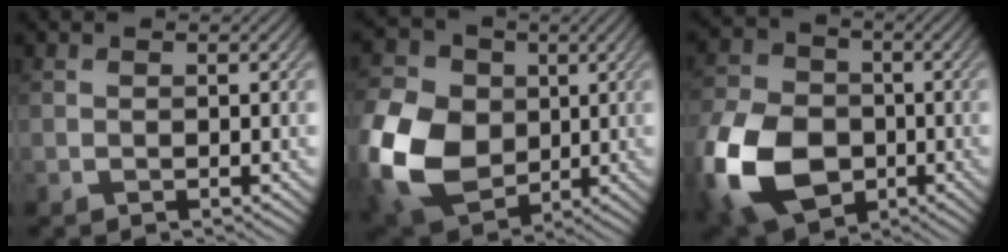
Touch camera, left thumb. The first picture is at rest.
{"total": 15.6, "force": [-1.8, 12.1, 9.8], "torque": [-0.277, -0.012, -0.040]}
{"total": 16.5, "force": [-5.6, 11.6, 10.3], "torque": [-0.278, -0.039, -0.112]}